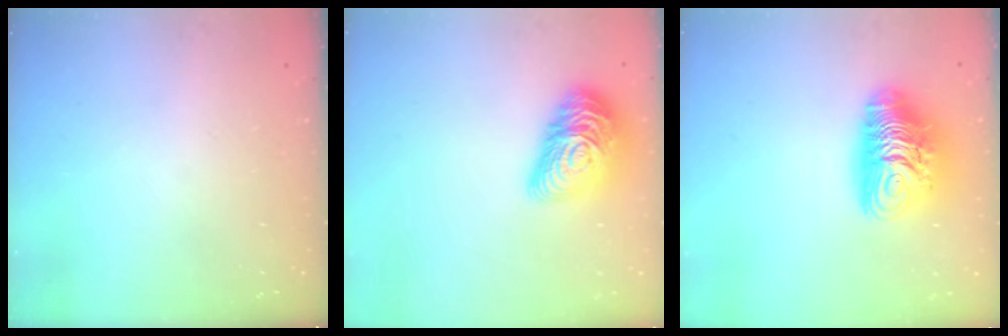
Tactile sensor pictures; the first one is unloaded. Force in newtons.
{"total": 18.1, "press": 18.0, "slide": 0.9}
{"total": 13.9, "press": 13.9, "slide": 1.2}